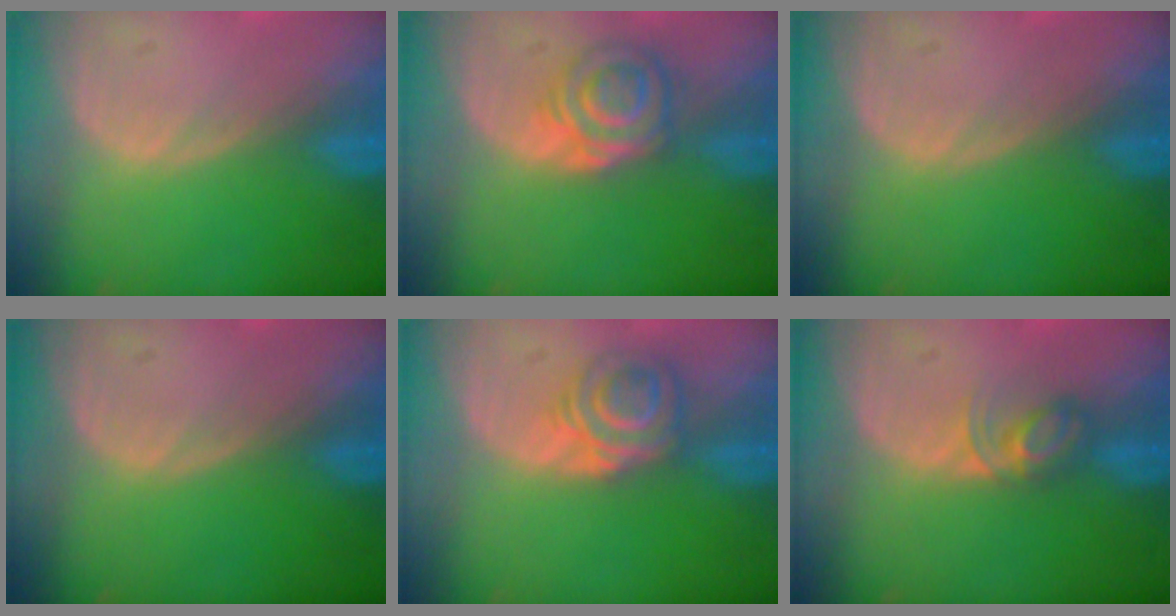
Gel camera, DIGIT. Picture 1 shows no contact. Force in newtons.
{"total": 5.5, "press": 5.2, "slide": 1.8}
{"total": 0.0}
{"total": 0.0}
{"total": 6.1, "press": 5.2, "slide": 3.2}
{"total": 3.5, "press": 3.5, "slide": 0.4}